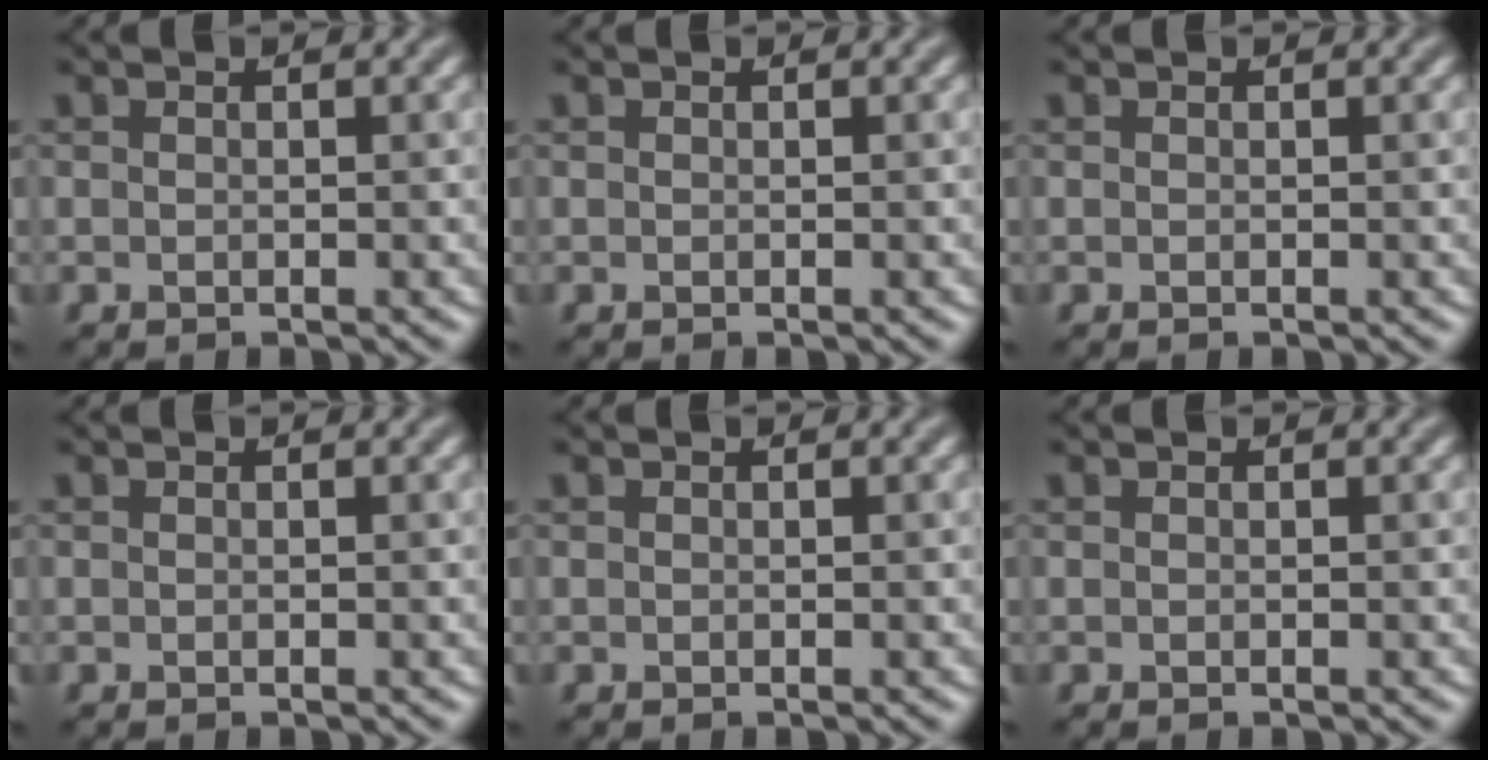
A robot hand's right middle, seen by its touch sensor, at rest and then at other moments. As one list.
[{"total": 0.0}, {"total": 0.0}, {"total": 0.0}, {"total": 0.0}, {"total": 0.0}]